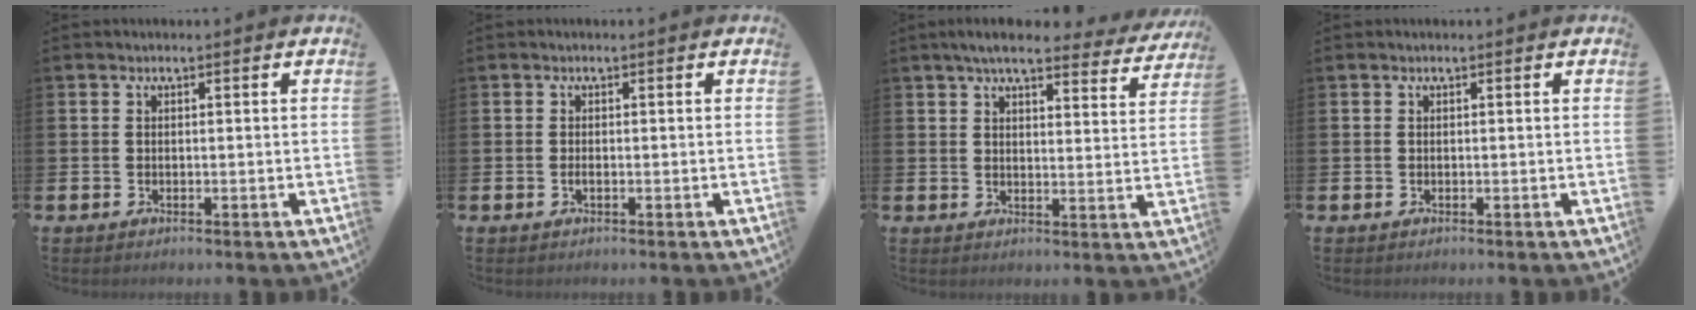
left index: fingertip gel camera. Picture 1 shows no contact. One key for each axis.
{"total": 0.6, "fx": -0.2, "fy": 0.2, "fz": 0.5, "tx": -0.018, "ty": 0.002, "tz": -0.002}
{"total": 6.1, "fx": 5.4, "fy": 1.0, "fz": 2.5, "tx": -0.052, "ty": -0.024, "tz": 0.093}
{"total": 0.0}